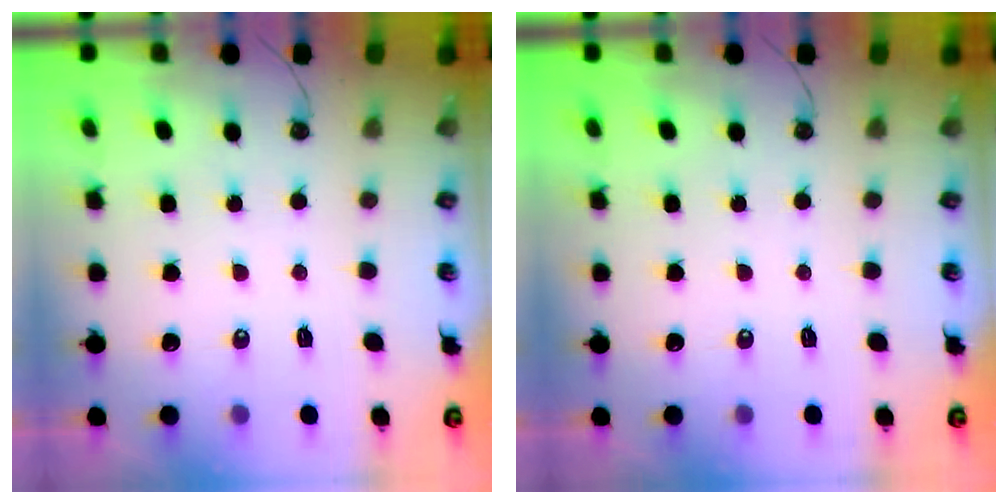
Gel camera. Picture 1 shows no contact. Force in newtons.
{"total": 0.0}